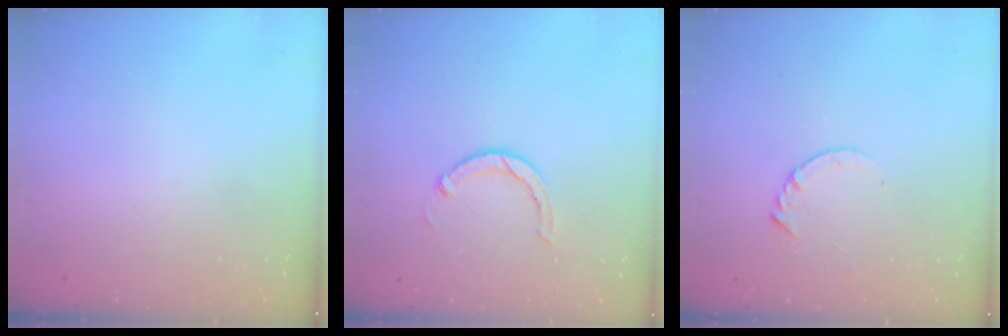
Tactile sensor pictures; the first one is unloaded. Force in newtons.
{"total": 3.0, "press": 3.0, "slide": 0.1}
{"total": 3.6, "press": 3.6, "slide": 0.4}